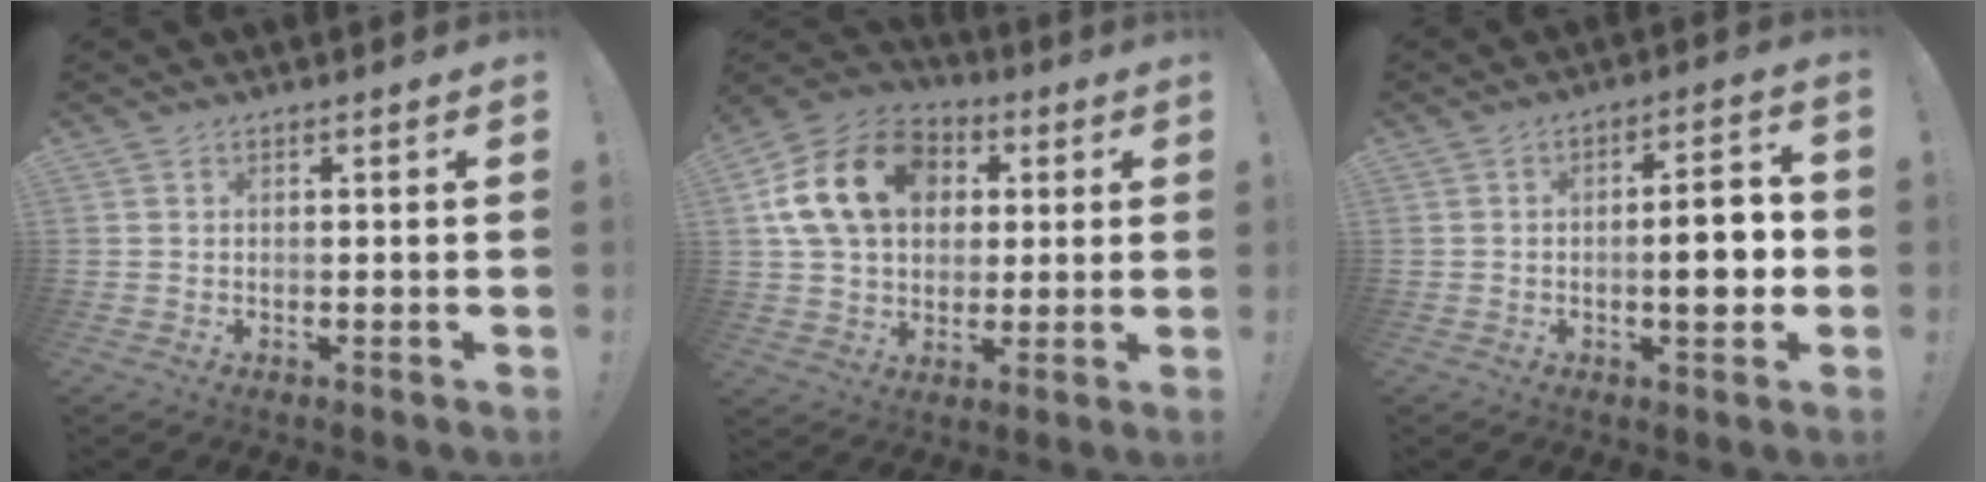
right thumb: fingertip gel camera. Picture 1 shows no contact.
{"total": 19.6, "force": [5.4, 14.4, 12.1], "torque": [-0.201, 0.004, 0.103]}
{"total": 9.3, "force": [-1.1, 2.8, 8.8], "torque": [-0.112, 0.000, -0.022]}